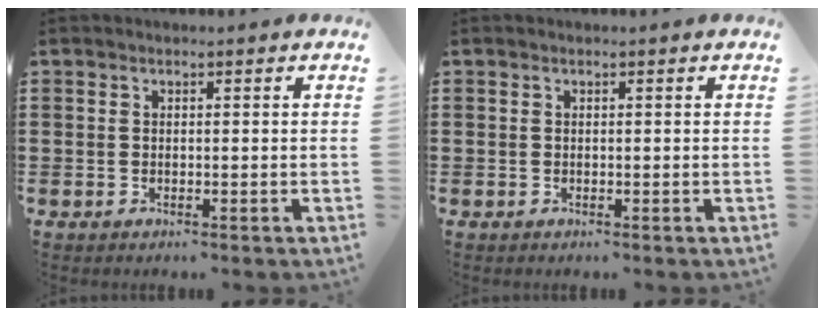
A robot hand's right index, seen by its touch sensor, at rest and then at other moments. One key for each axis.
{"total": 0.0}